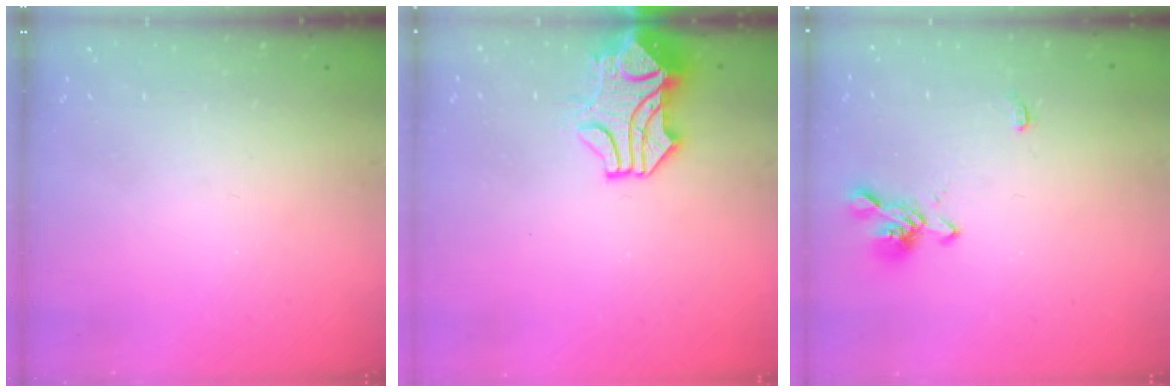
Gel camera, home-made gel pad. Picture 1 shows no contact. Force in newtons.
{"total": 2.0, "press": 1.8, "slide": 1.0}
{"total": 1.5, "press": 1.2, "slide": 0.9}